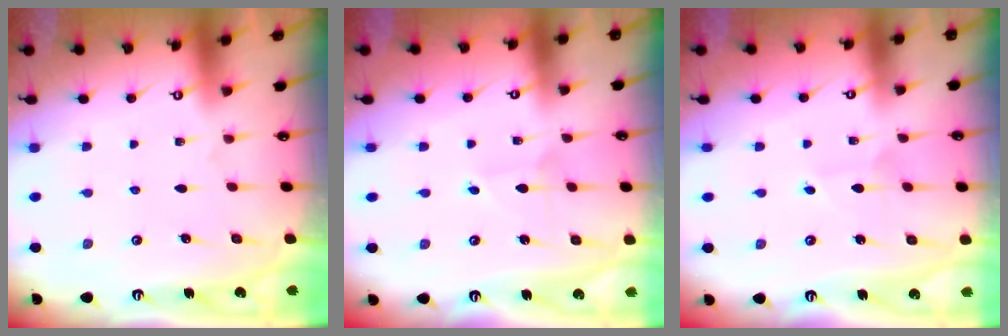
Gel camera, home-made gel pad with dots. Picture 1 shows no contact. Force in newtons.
{"total": 2.7, "press": 2.7, "slide": 0.2}
{"total": 3.0, "press": 2.9, "slide": 0.3}